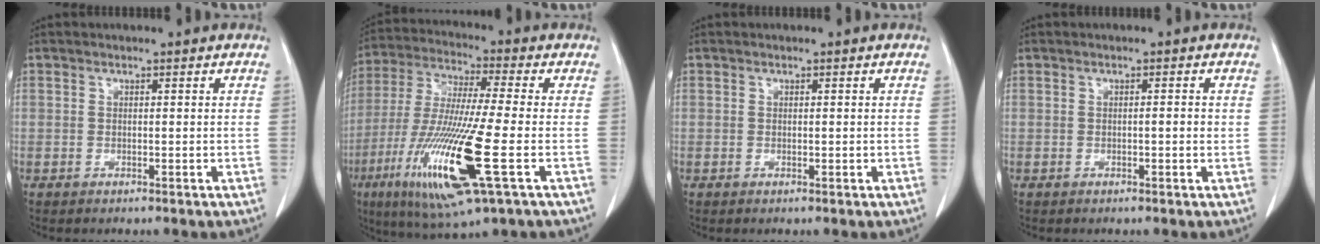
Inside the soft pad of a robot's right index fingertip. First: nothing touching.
{"total": 17.9, "force": [-6.0, 1.0, 16.9], "torque": [-0.360, -0.035, -0.110]}
{"total": 0.0}
{"total": 1.1, "force": [-0.1, 0.2, 1.0], "torque": [-0.012, 0.002, 0.000]}